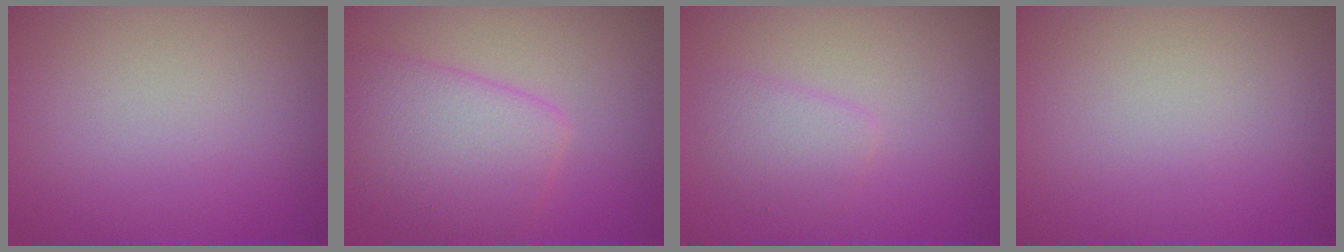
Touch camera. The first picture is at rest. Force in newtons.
{"total": 5.5, "press": 5.4, "slide": 0.2}
{"total": 2.0, "press": 2.0, "slide": 0.0}
{"total": 0.0}